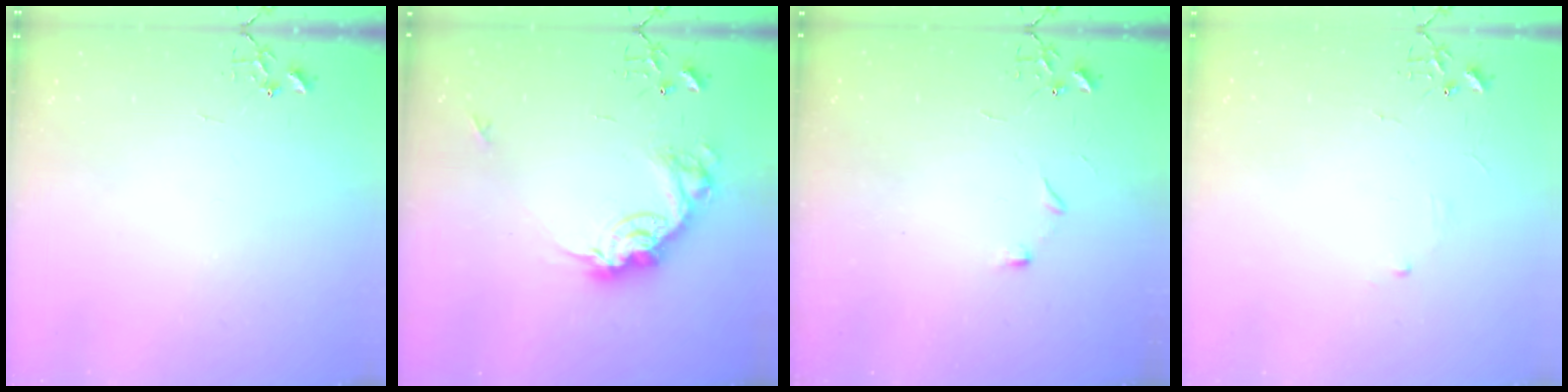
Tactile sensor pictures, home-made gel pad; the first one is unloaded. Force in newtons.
{"total": 17.6, "press": 17.6, "slide": 1.0}
{"total": 4.3, "press": 4.3, "slide": 0.6}
{"total": 2.9, "press": 2.8, "slide": 0.5}